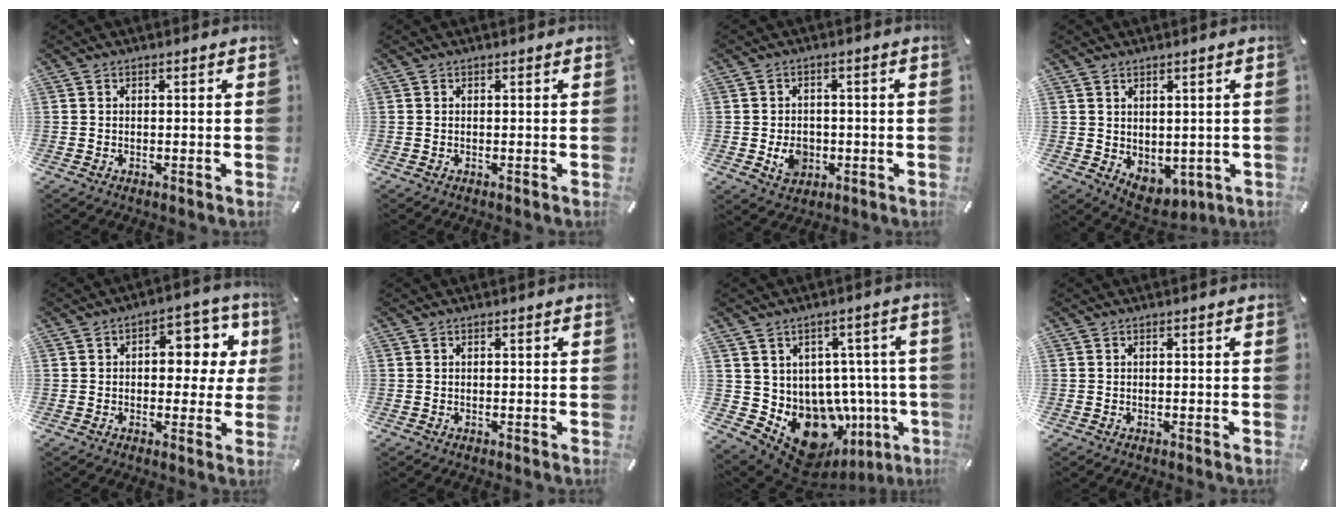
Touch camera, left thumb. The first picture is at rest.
{"total": 0.0}
{"total": 5.8, "force": [-1.3, 4.8, 2.9], "torque": [-0.048, -0.001, -0.025]}
{"total": 3.7, "force": [0.8, 3.4, 1.4], "torque": [-0.013, -0.006, 0.020]}
{"total": 10.2, "force": [1.9, 6.5, 7.7], "torque": [-0.088, -0.009, 0.025]}
{"total": 0.0}
{"total": 14.4, "force": [-5.5, 10.3, 8.4], "torque": [-0.119, -0.008, -0.066]}
{"total": 0.0}